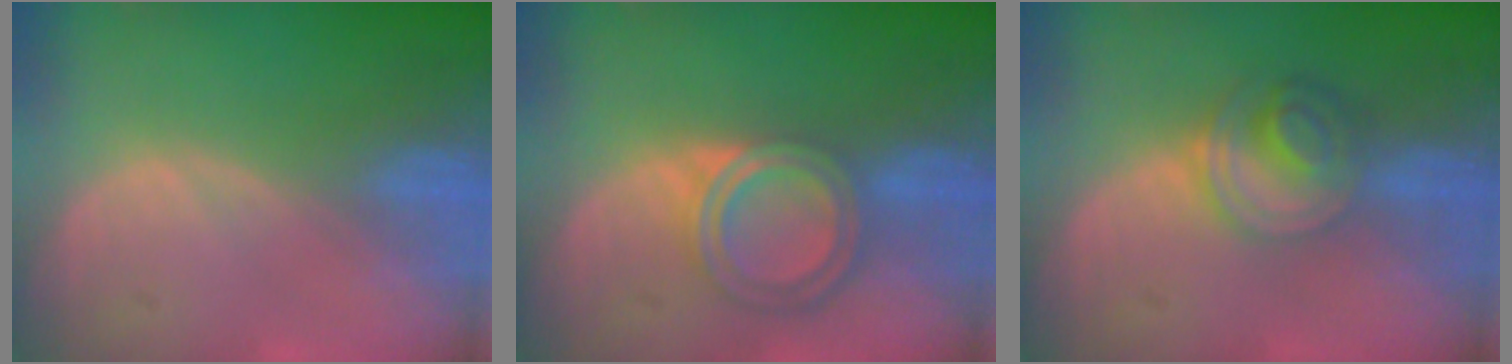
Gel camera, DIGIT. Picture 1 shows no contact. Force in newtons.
{"total": 6.6, "press": 5.8, "slide": 3.1}
{"total": 6.2, "press": 5.4, "slide": 3.0}